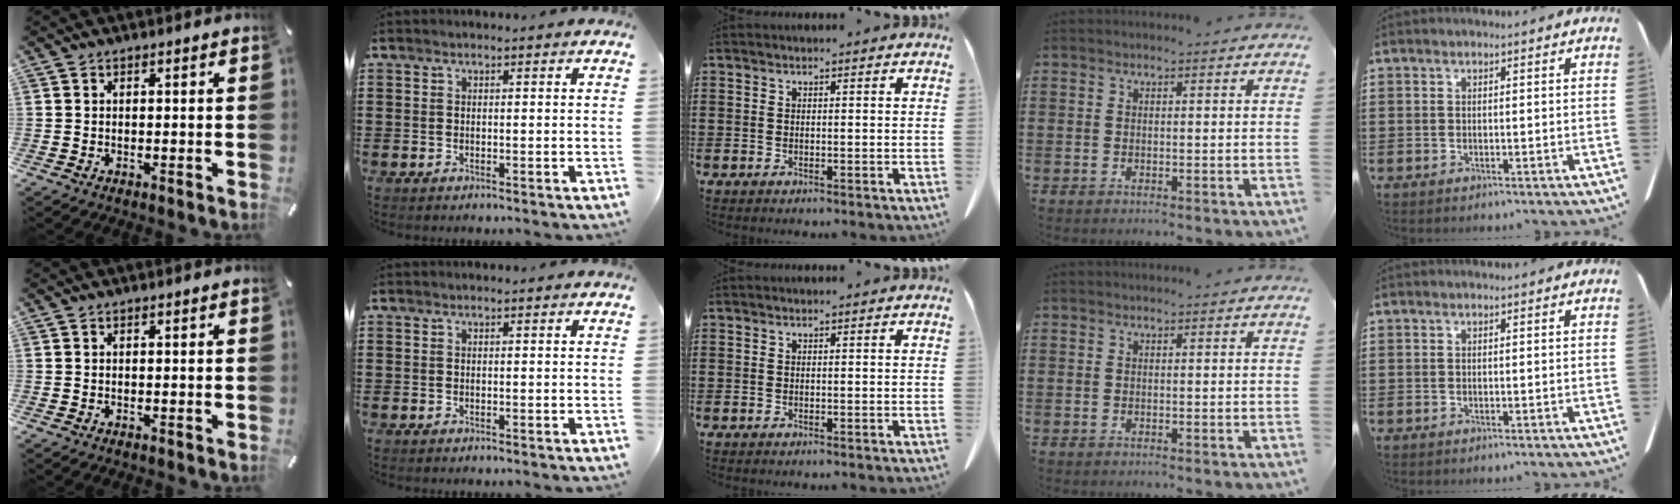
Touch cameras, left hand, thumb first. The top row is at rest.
{}